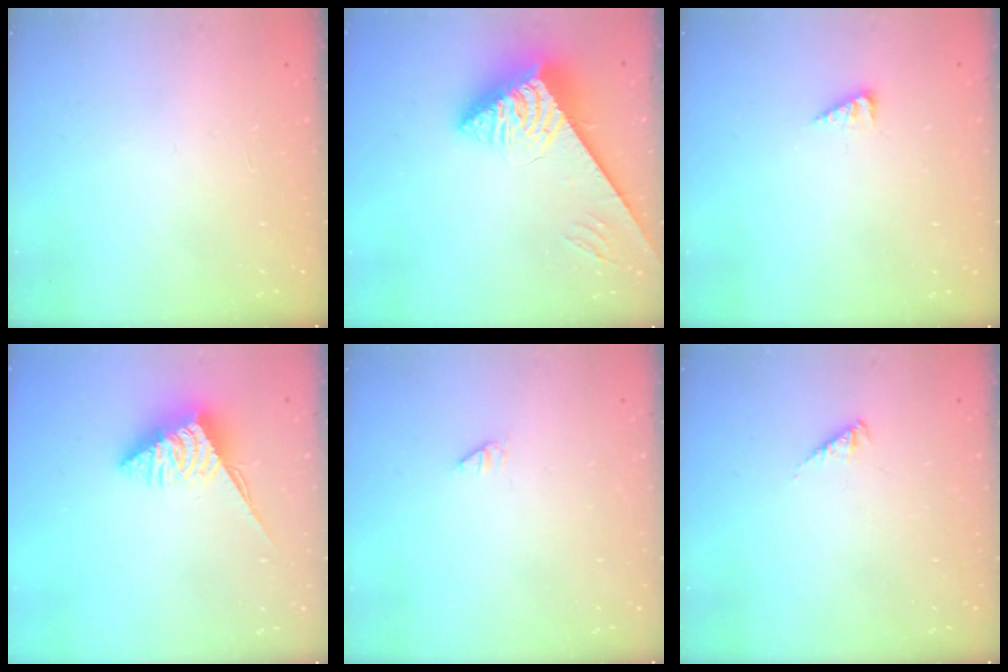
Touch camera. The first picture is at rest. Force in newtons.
{"total": 5.5, "press": 5.5, "slide": 0.5}
{"total": 2.7, "press": 2.7, "slide": 0.4}
{"total": 5.9, "press": 5.9, "slide": 0.1}
{"total": 0.0}
{"total": 2.9, "press": 2.9, "slide": 0.5}